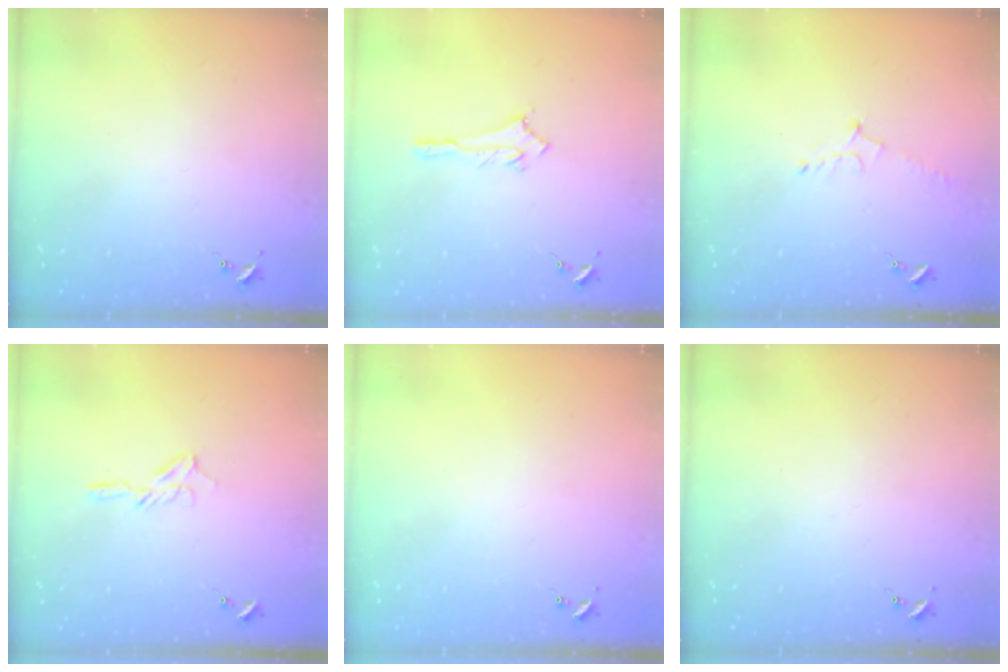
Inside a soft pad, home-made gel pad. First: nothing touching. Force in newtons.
{"total": 2.9, "press": 2.9, "slide": 0.3}
{"total": 5.6, "press": 5.5, "slide": 1.0}
{"total": 6.9, "press": 6.9, "slide": 0.7}
{"total": 0.0}
{"total": 0.0}